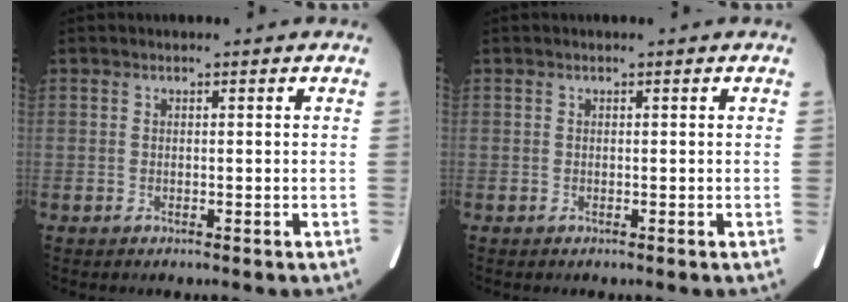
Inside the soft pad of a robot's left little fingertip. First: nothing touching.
{"total": 0.0}